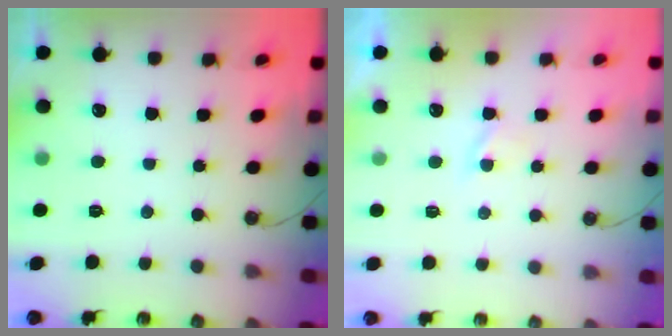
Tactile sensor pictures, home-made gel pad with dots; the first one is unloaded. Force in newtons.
{"total": 0.9, "press": 0.9, "slide": 0.1}